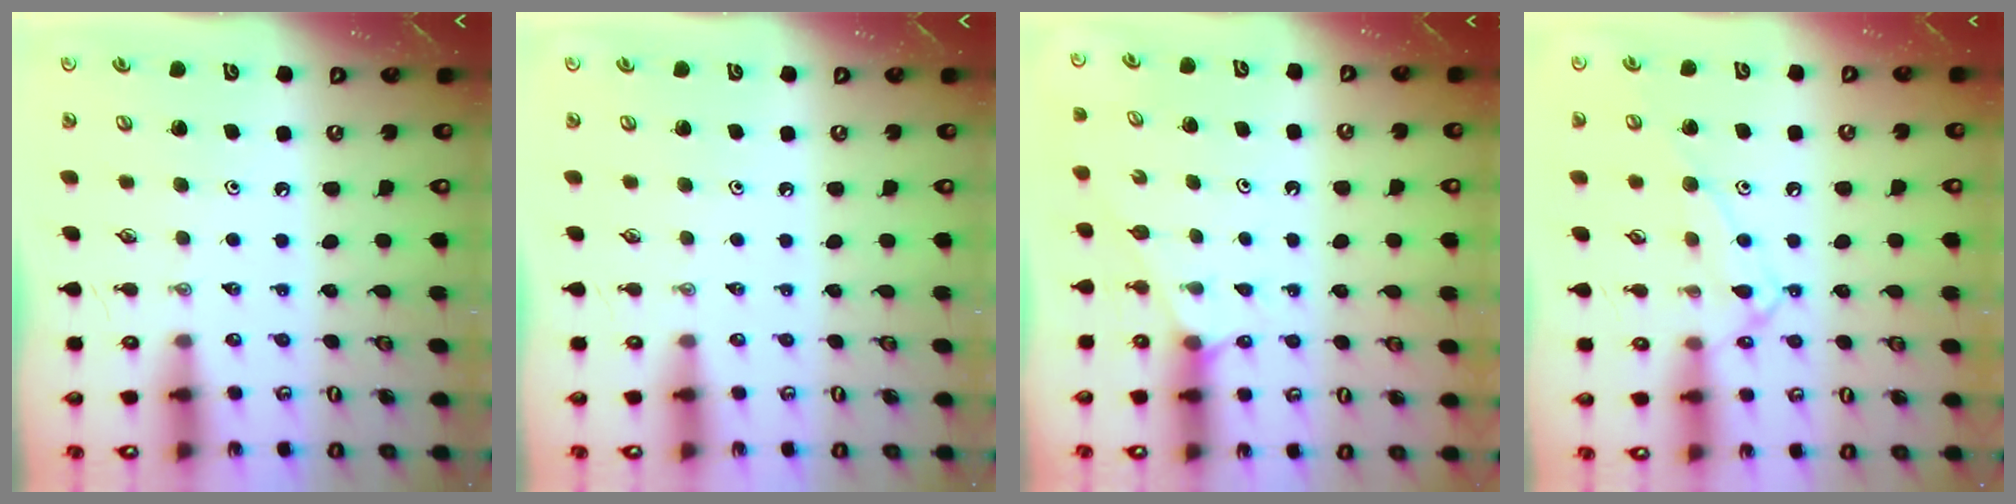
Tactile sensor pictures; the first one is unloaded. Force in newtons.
{"total": 0.0}
{"total": 2.3, "press": 2.3, "slide": 0.4}
{"total": 11.5, "press": 11.5, "slide": 0.8}